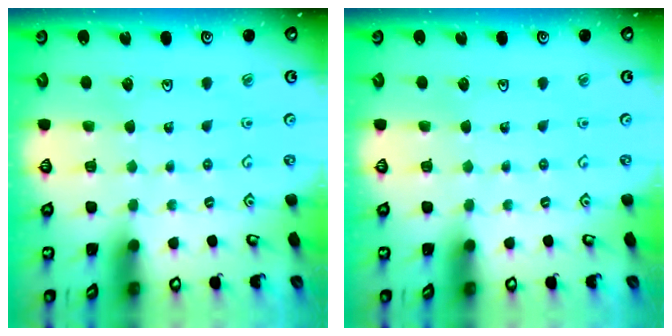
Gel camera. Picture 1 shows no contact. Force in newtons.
{"total": 0.0}